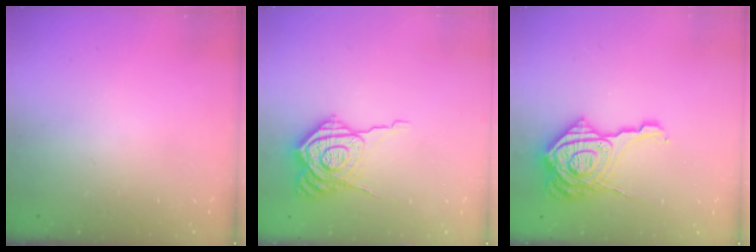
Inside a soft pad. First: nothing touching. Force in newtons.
{"total": 14.4, "press": 14.3, "slide": 1.1}
{"total": 21.0, "press": 20.9, "slide": 1.6}